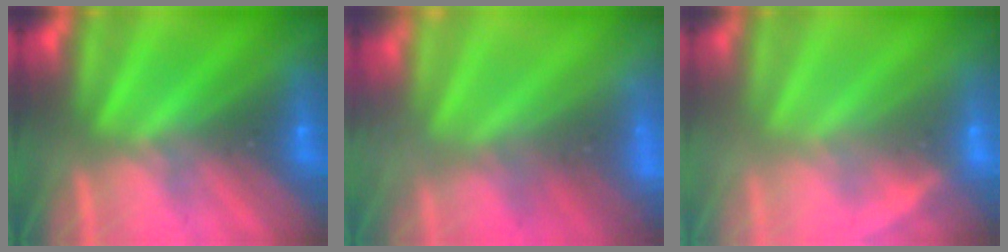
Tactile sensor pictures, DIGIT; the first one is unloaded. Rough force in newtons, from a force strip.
{"total": 8.7}
{"total": 2.4}